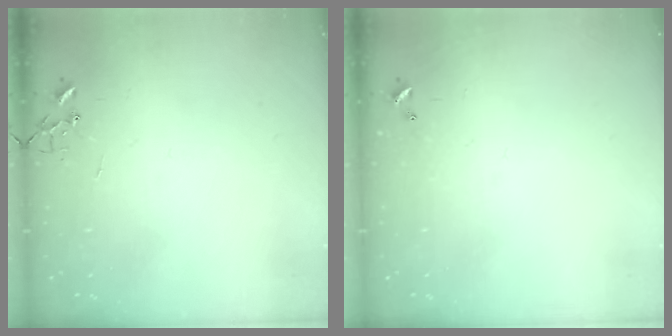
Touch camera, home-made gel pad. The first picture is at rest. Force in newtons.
{"total": 0.0}